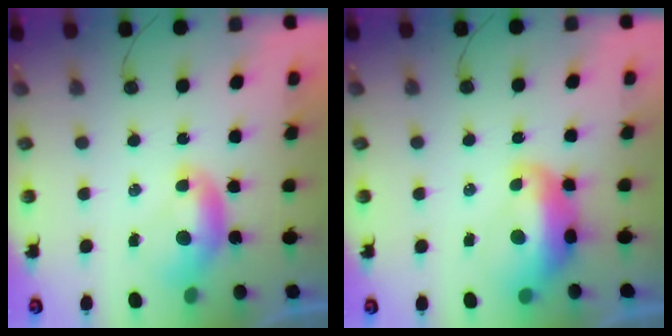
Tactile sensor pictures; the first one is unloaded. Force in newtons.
{"total": 4.3, "press": 4.2, "slide": 0.8}